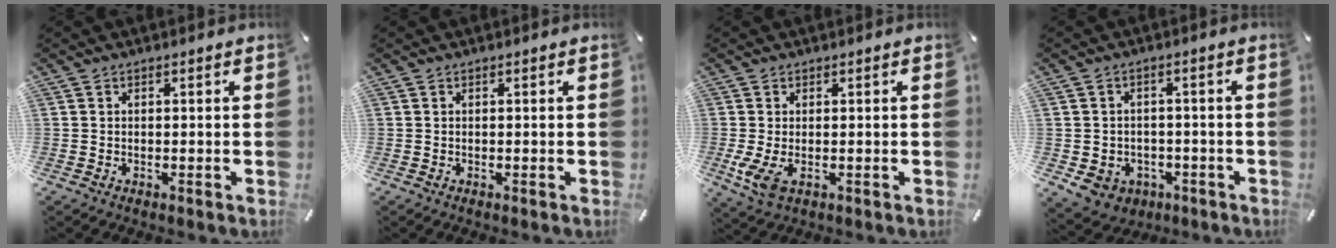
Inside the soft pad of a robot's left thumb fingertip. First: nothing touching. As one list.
[{"total": 0.0}, {"total": 4.3, "force": [-0.5, 2.1, 3.7], "torque": [-0.066, -0.010, -0.011]}, {"total": 6.0, "force": [-2.1, 5.3, 1.8], "torque": [-0.039, 0.015, -0.036]}]